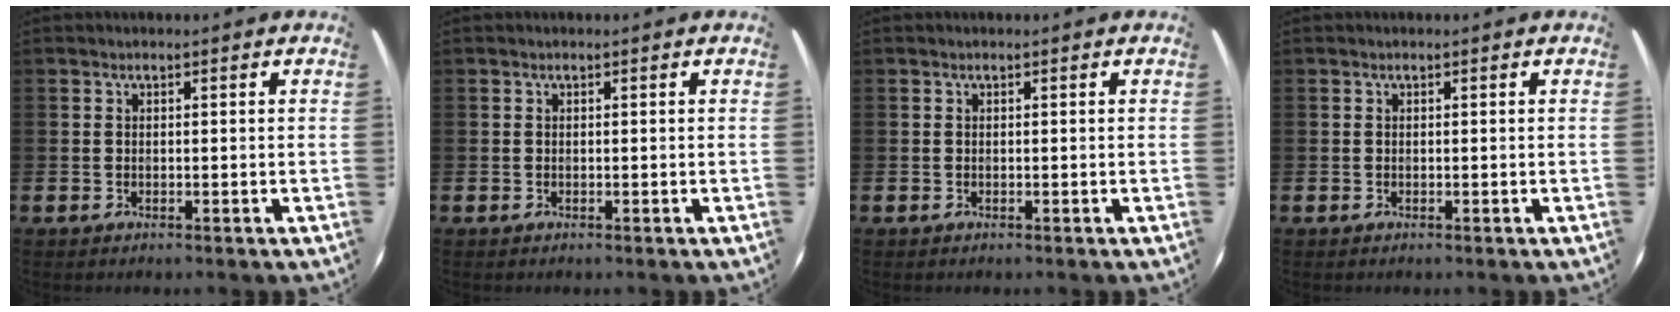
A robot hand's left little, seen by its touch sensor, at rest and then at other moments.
{"total": 0.0}
{"total": 0.0}
{"total": 0.0}